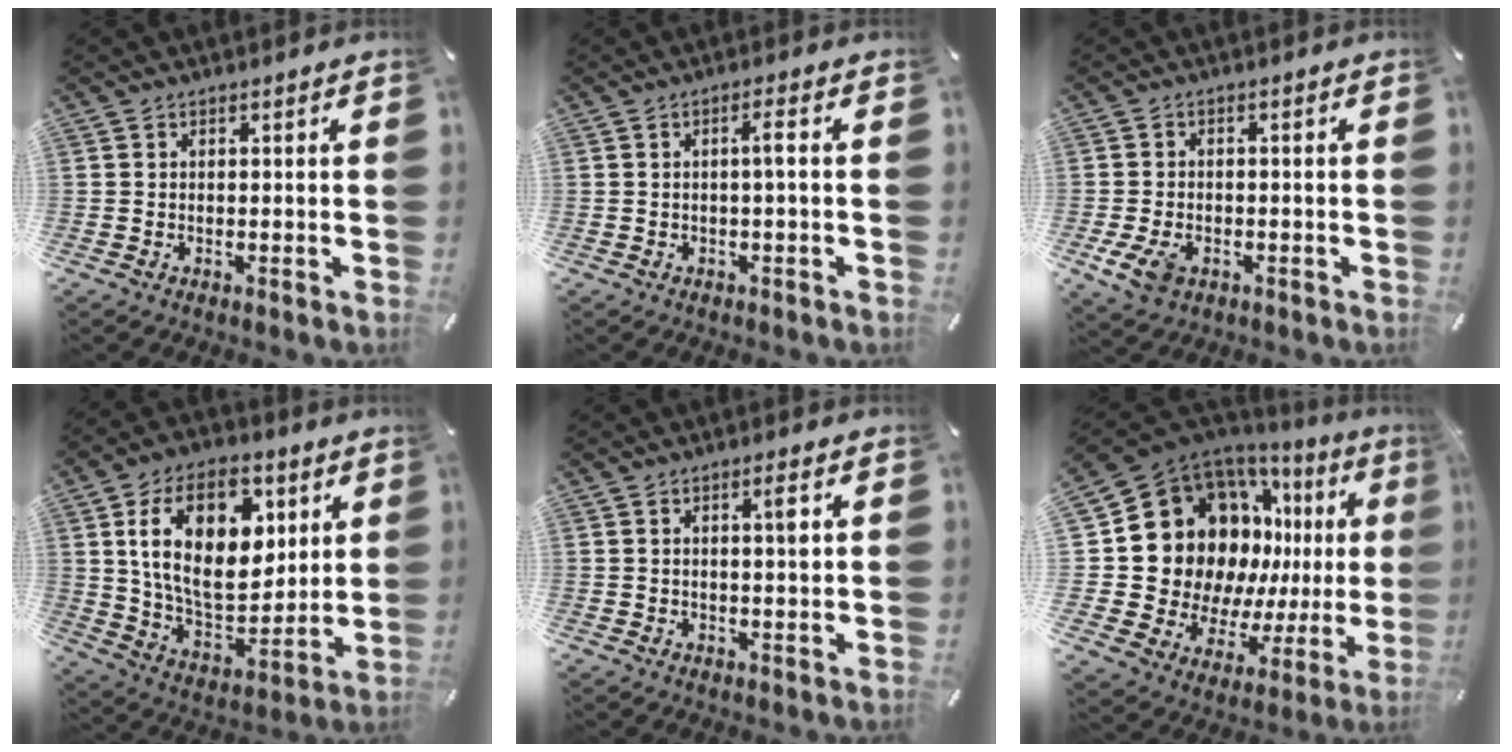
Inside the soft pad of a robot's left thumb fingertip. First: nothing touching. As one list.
[{"total": 3.0, "force": [0.1, 0.3, 3.0], "torque": [-0.057, 0.004, -0.003]}, {"total": 5.5, "force": [-2.1, 3.9, 3.3], "torque": [-0.079, -0.001, -0.044]}, {"total": 21.5, "force": [7.1, 13.4, 15.2], "torque": [-0.266, -0.023, 0.120]}, {"total": 3.1, "force": [0.8, 0.4, 2.9], "torque": [-0.042, -0.006, 0.008]}, {"total": 20.6, "force": [6.6, 15.8, 11.4], "torque": [-0.175, -0.083, 0.155]}]